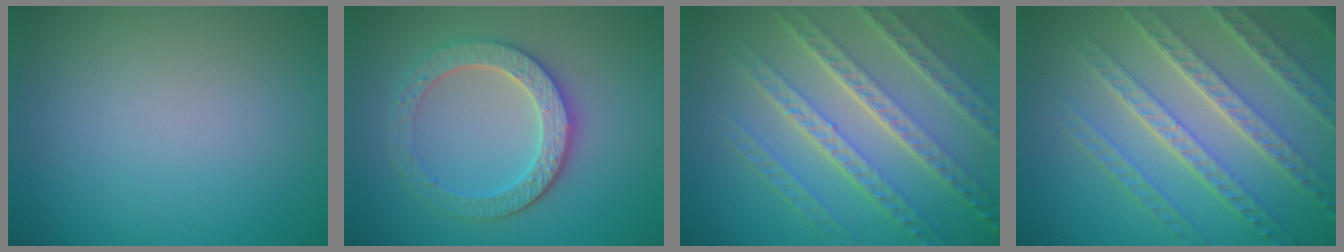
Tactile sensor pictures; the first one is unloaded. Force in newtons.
{"total": 4.6, "press": 4.0, "slide": 2.2}
{"total": 8.0, "press": 5.6, "slide": 5.8}
{"total": 7.9, "press": 5.5, "slide": 5.7}